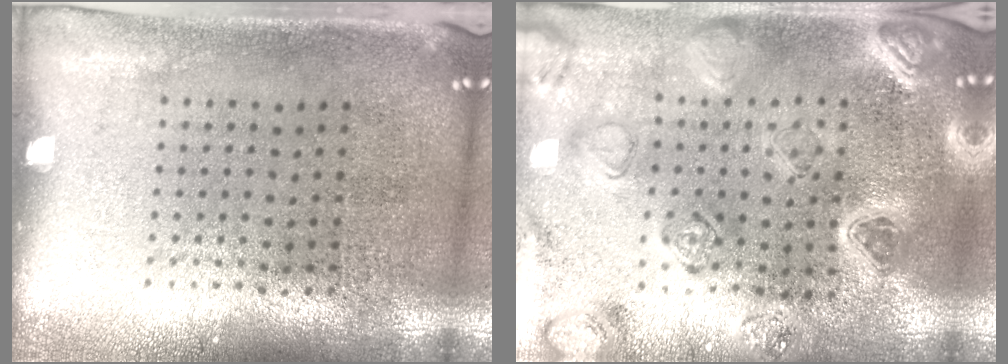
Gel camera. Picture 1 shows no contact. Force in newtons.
{"total": 2.2, "press": 2.2, "slide": 0.3}